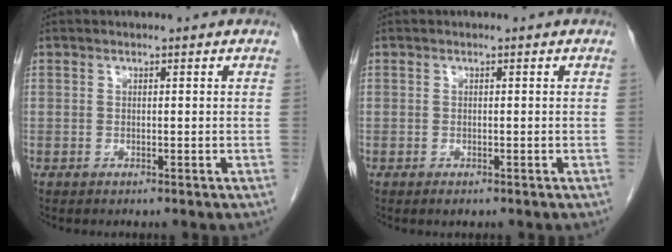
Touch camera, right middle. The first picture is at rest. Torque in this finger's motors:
{"motor_torque": [0.30, -0.13, -0.01, -0.01]}